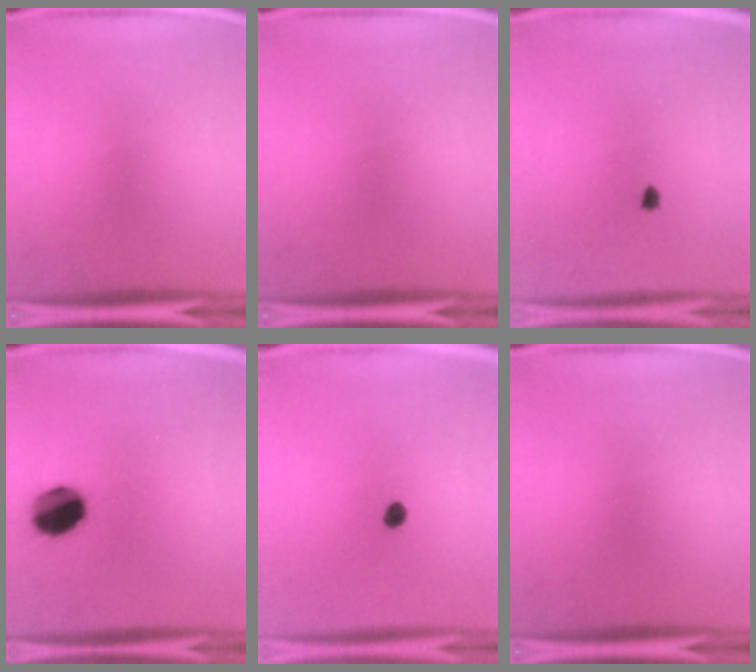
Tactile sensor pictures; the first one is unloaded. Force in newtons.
{"total": 0.0}
{"total": 0.6}
{"total": 11.7}
{"total": 2.1}
{"total": 0.0}